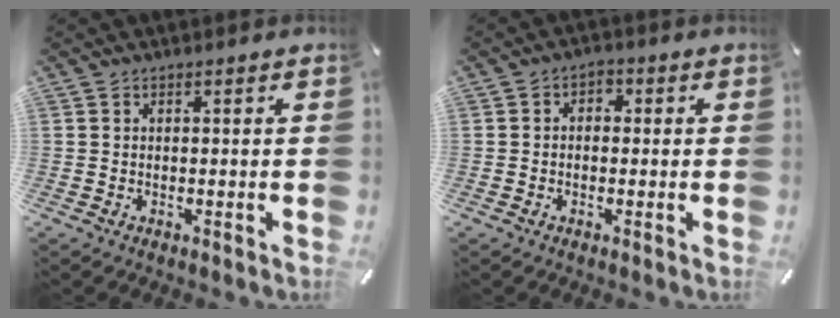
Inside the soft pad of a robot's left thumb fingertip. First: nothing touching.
{"total": 2.5, "force": [-1.0, 1.9, 1.3], "torque": [-0.025, 0.013, -0.021]}